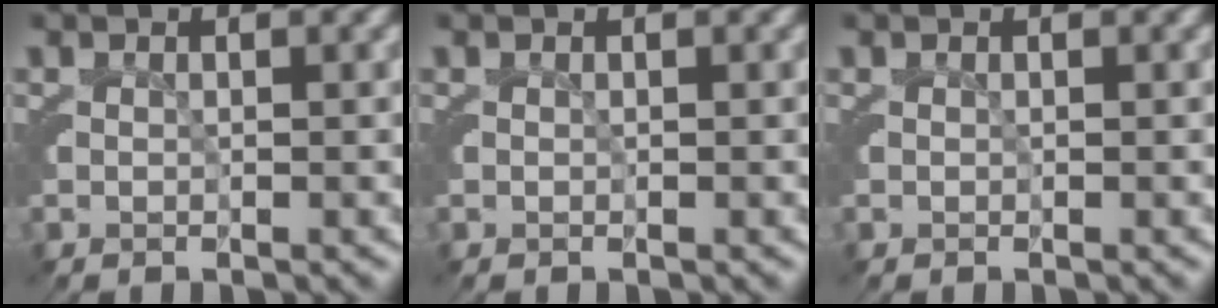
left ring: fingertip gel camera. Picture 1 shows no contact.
{"total": 0.0}
{"total": 0.0}